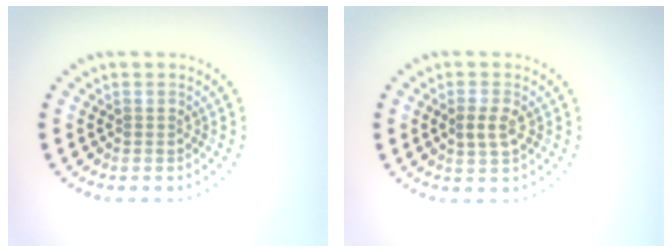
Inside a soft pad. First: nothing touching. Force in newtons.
{"total": 2.1, "press": 2.1, "slide": 0.3}